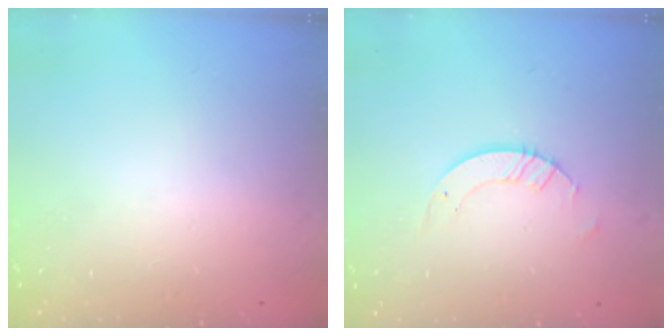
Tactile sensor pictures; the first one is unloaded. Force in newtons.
{"total": 4.0, "press": 4.0, "slide": 0.2}